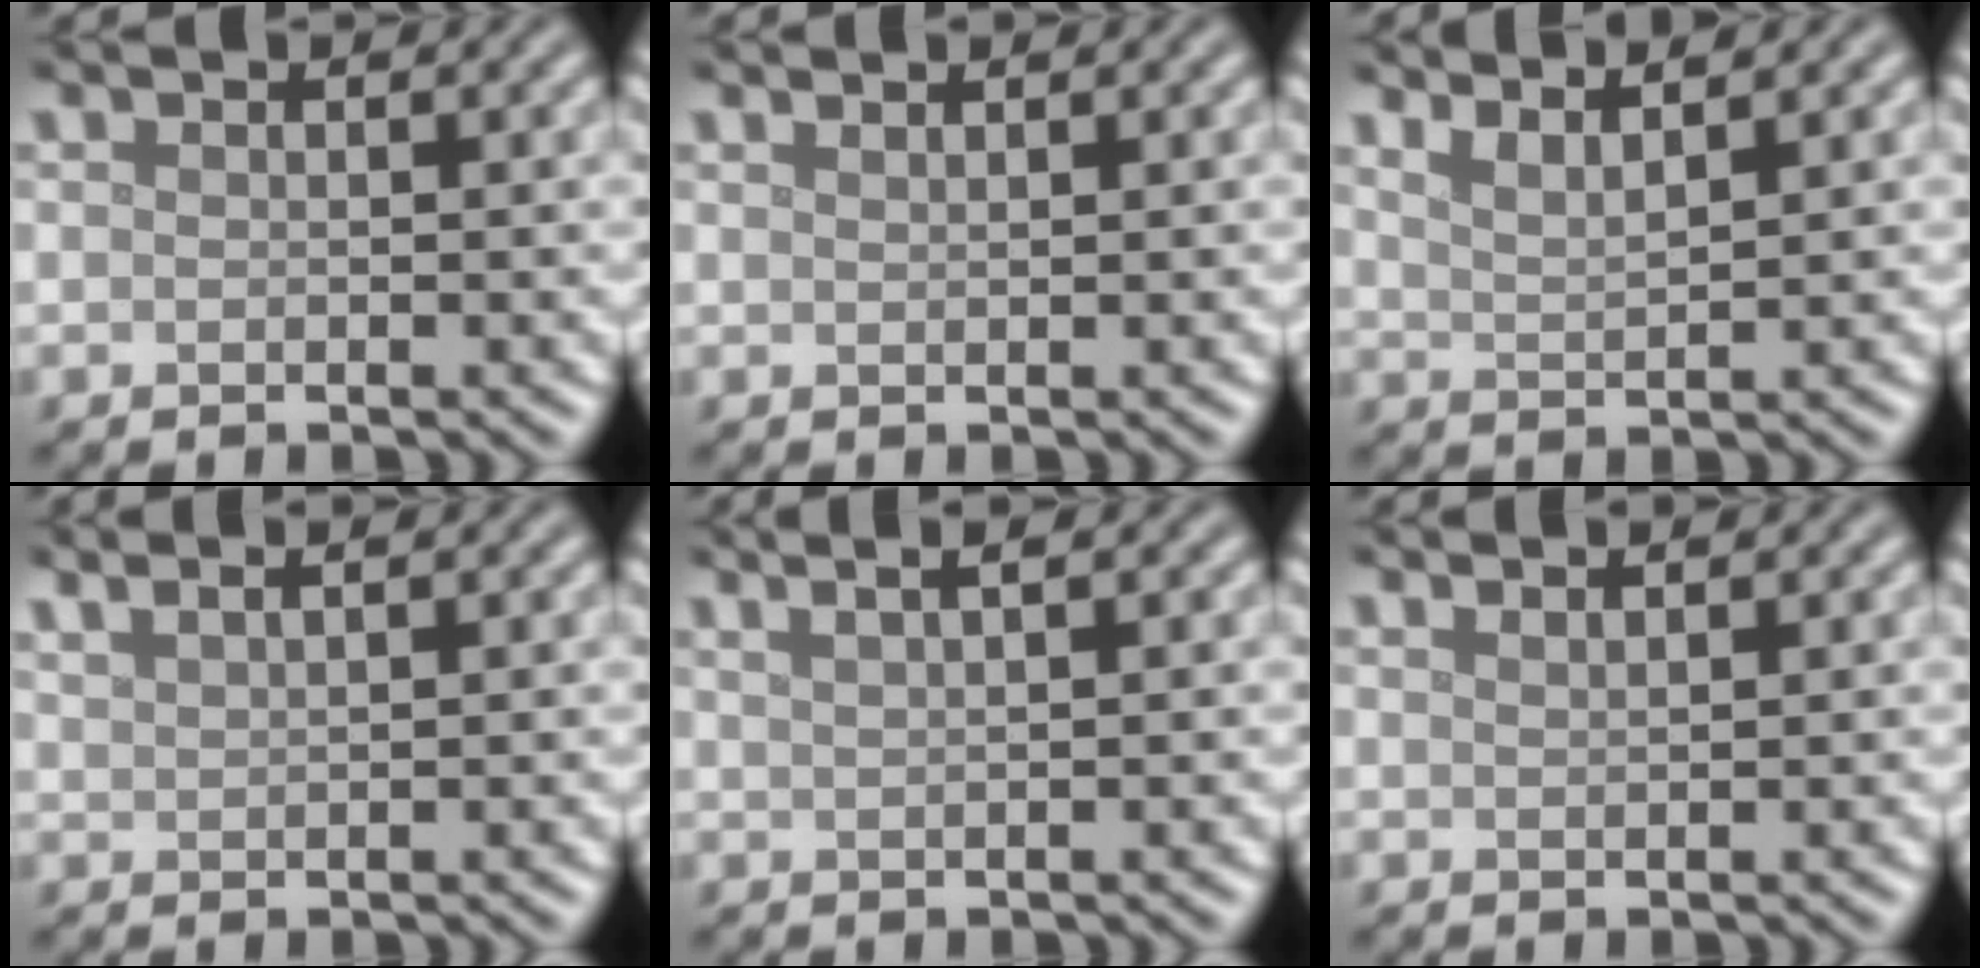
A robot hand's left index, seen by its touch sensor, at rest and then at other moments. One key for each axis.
{"total": 1.1, "fx": 0.9, "fy": 0.3, "fz": 0.5, "tx": -0.001, "ty": -0.001, "tz": 0.006}
{"total": 3.1, "fx": 2.6, "fy": 0.7, "fz": 1.5, "tx": -0.015, "ty": 0.012, "tz": 0.033}
{"total": 2.9, "fx": 2.2, "fy": 1.0, "fz": 1.7, "tx": -0.013, "ty": 0.013, "tz": 0.016}
{"total": 4.9, "fx": 3.0, "fy": 2.2, "fz": 3.3, "tx": -0.023, "ty": 0.037, "tz": 0.015}
{"total": 1.7, "fx": 1.4, "fy": 0.5, "fz": 0.8, "tx": 0.003, "ty": -0.001, "tz": 0.008}